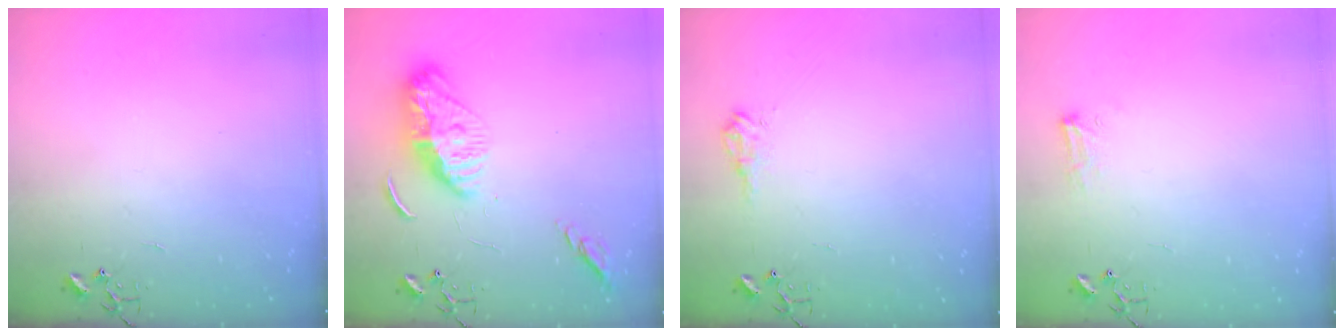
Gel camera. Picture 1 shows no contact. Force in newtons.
{"total": 13.7, "press": 13.6, "slide": 1.2}
{"total": 8.5, "press": 8.5, "slide": 0.8}
{"total": 7.3, "press": 7.2, "slide": 0.9}